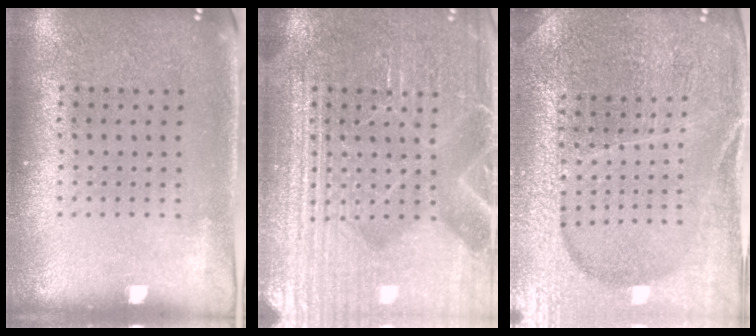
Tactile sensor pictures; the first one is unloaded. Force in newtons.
{"total": 7.1, "press": 7.0, "slide": 1.1}
{"total": 4.8, "press": 4.4, "slide": 1.8}